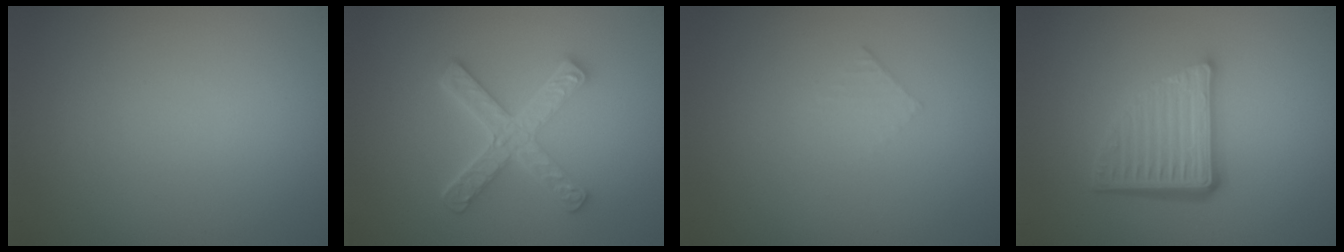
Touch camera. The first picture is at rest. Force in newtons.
{"total": 4.9, "press": 3.7, "slide": 3.2}
{"total": 0.8, "press": 0.8, "slide": 0.1}
{"total": 5.7, "press": 3.8, "slide": 4.2}